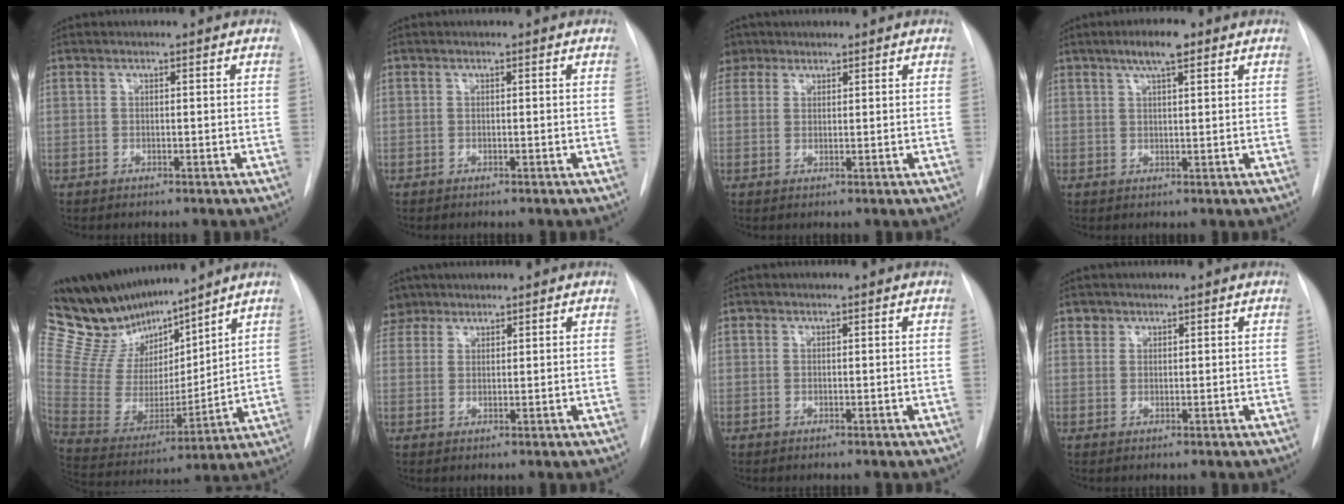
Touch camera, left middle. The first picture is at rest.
{"total": 0.0}
{"total": 4.5, "force": [3.2, 3.0, 0.5], "torque": [-0.008, 0.012, 0.063]}
{"total": 4.6, "force": [2.8, 0.8, 3.5], "torque": [-0.066, 0.004, 0.047]}
{"total": 18.3, "force": [16.1, 4.2, 7.7], "torque": [-0.147, -0.009, 0.304]}
{"total": 5.2, "force": [4.1, 3.1, 0.6], "torque": [-0.008, 0.011, 0.081]}
{"total": 0.0}
{"total": 1.2, "force": [0.8, 0.9, -0.1], "torque": [0.014, -0.001, 0.008]}